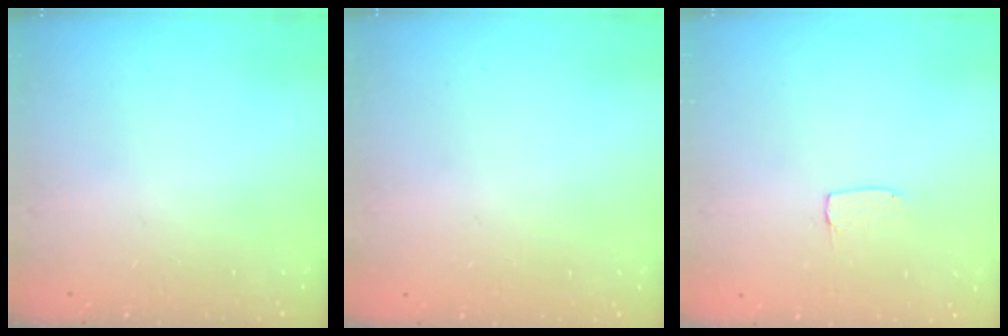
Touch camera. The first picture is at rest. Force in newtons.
{"total": 0.0}
{"total": 3.2, "press": 3.2, "slide": 0.1}